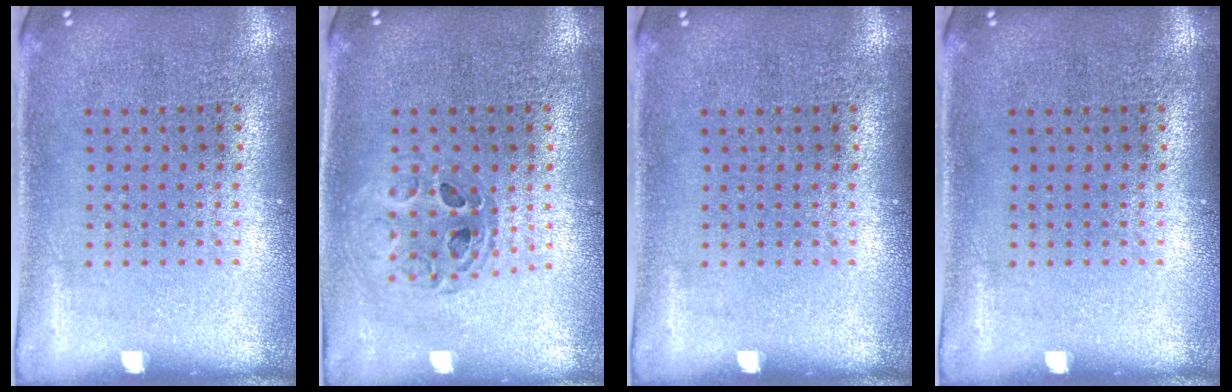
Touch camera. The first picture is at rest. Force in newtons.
{"total": 0.7, "press": 0.7, "slide": 0.2}
{"total": 0.0}
{"total": 0.0}